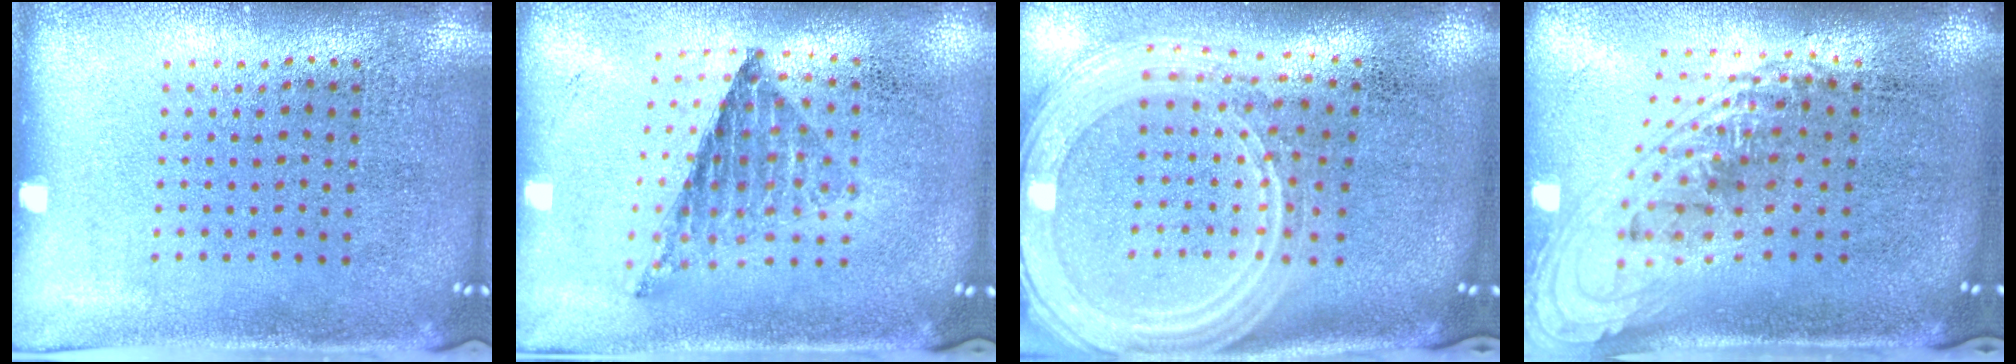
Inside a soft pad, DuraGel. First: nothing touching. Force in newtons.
{"total": 0.8, "press": 0.8, "slide": 0.1}
{"total": 3.2, "press": 2.5, "slide": 1.9}
{"total": 2.2, "press": 1.6, "slide": 1.4}